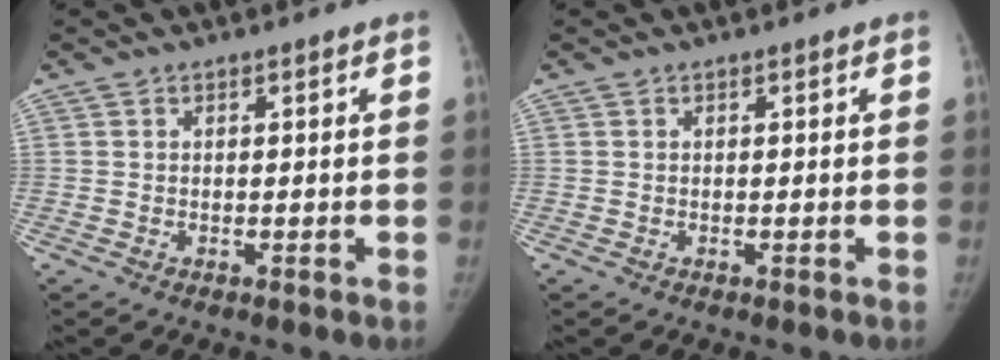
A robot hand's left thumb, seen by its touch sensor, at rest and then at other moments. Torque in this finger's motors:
{"motor_torque": [0.00, 0.00, 0.03, -0.03, 0.00]}